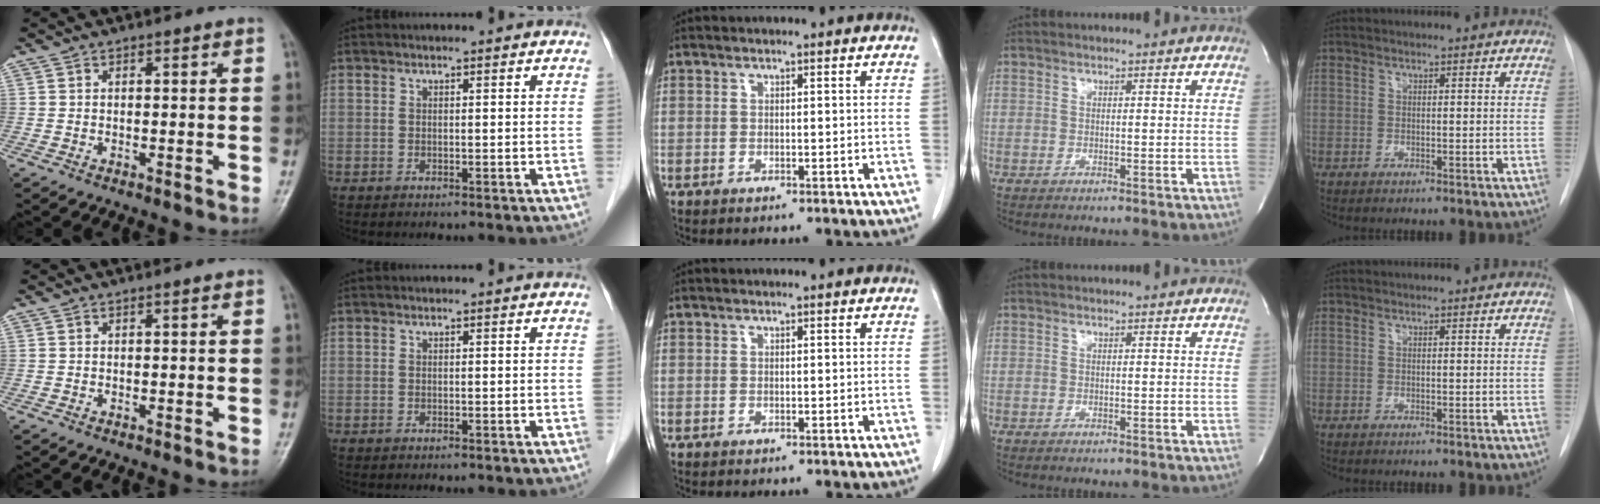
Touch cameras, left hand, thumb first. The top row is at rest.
{}